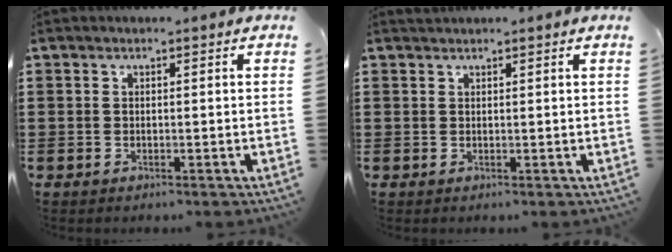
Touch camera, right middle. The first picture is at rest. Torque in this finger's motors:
{"motor_torque": [-0.10, 0.10, -0.07, -0.01]}